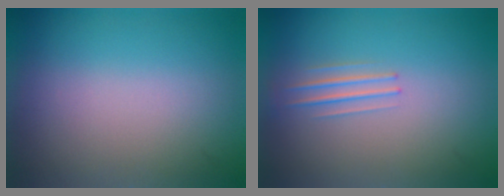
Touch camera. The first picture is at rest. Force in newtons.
{"total": 1.2}